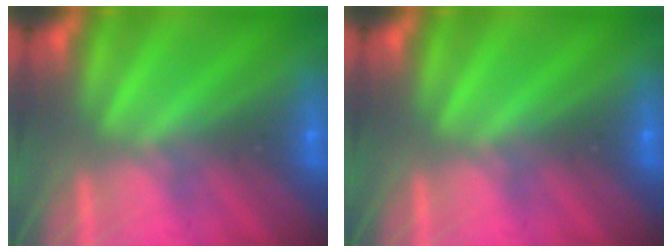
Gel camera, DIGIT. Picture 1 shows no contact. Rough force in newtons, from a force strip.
{"total": 0.0}